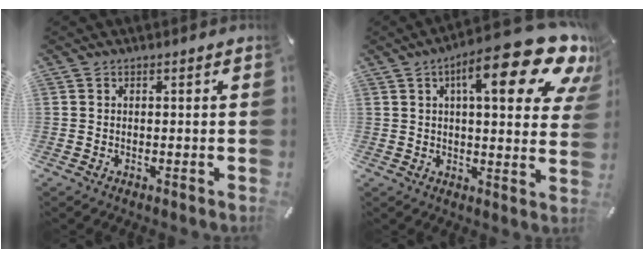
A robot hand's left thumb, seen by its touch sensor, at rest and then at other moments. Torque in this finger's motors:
{"motor_torque": [1.27, 1.23, 1.95, -0.82, 0.40]}